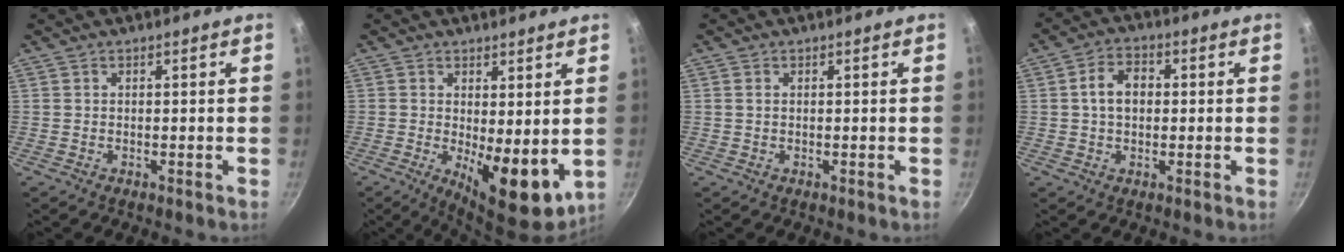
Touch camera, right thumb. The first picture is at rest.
{"total": 9.8, "force": [-0.2, 3.9, 8.9], "torque": [-0.107, -0.019, 0.008]}
{"total": 0.7, "force": [0.2, 0.5, 0.5], "torque": [-0.011, 0.001, 0.003]}
{"total": 6.3, "force": [0.6, 4.5, 4.4], "torque": [-0.061, 0.015, 0.002]}